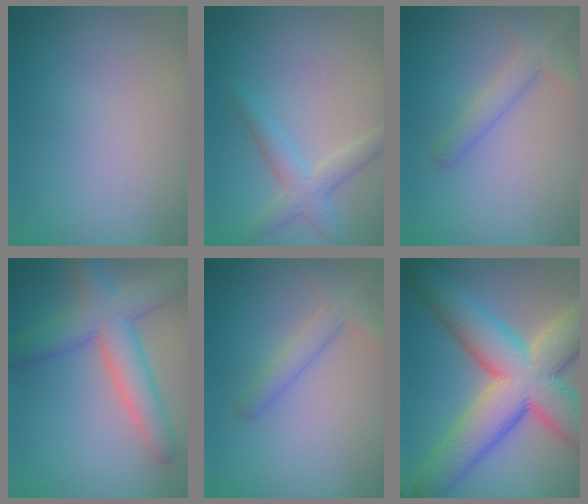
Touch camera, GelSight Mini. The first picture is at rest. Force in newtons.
{"total": 2.8, "press": 2.8, "slide": 0.1}
{"total": 2.5, "press": 2.5, "slide": 0.1}
{"total": 6.3, "press": 6.3, "slide": 0.2}
{"total": 2.5, "press": 2.5, "slide": 0.1}
{"total": 13.4, "press": 13.3, "slide": 0.8}